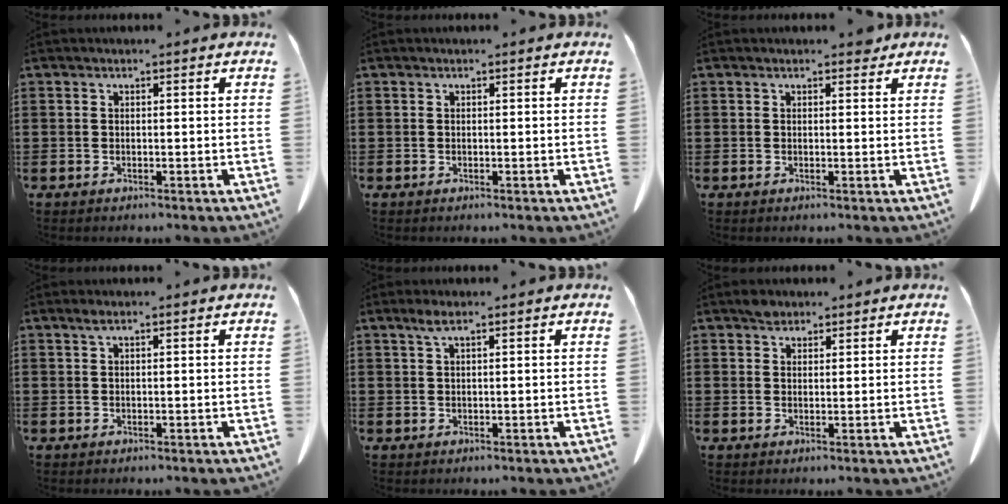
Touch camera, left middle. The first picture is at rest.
{"total": 0.0}
{"total": 1.2, "force": [1.0, 0.5, 0.5], "torque": [-0.005, 0.000, 0.017]}
{"total": 1.0, "force": [0.4, 0.1, 0.9], "torque": [-0.019, 0.000, 0.009]}
{"total": 1.8, "force": [0.8, 0.2, 1.6], "torque": [-0.034, 0.000, 0.015]}
{"total": 2.0, "force": [1.7, 0.9, 0.4], "torque": [-0.004, -0.003, 0.033]}